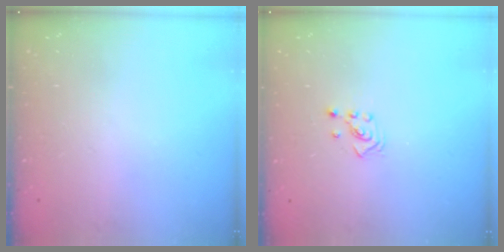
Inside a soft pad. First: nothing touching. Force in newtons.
{"total": 2.1, "press": 2.1, "slide": 0.3}